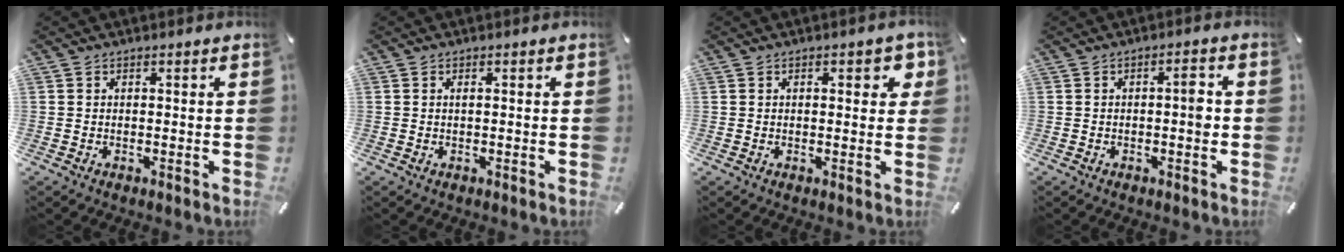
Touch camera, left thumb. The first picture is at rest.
{"total": 0.6, "force": [0.1, 0.1, 0.6], "torque": [-0.013, -0.001, 0.002]}
{"total": 3.9, "force": [1.2, 1.7, 3.3], "torque": [-0.038, -0.004, 0.011]}
{"total": 3.9, "force": [-0.4, 1.3, 3.7], "torque": [-0.051, 0.005, -0.013]}